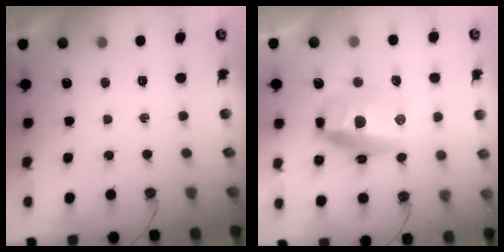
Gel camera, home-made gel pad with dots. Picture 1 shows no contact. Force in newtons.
{"total": 15.2, "press": 15.1, "slide": 1.6}